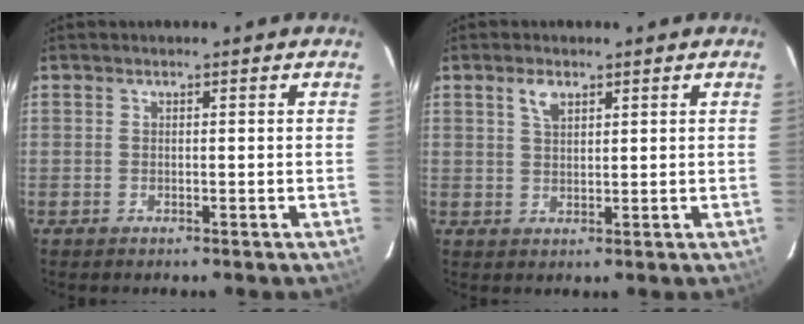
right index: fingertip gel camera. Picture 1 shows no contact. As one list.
[{"total": 3.0, "force": [1.7, 1.5, 2.0], "torque": [-0.036, 0.007, 0.033]}]